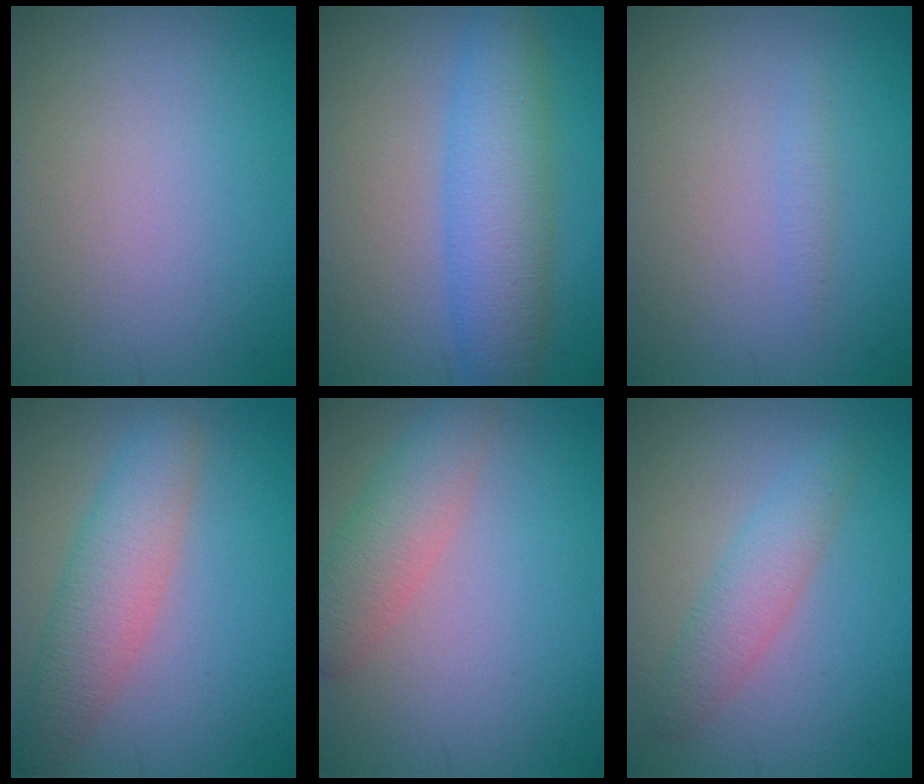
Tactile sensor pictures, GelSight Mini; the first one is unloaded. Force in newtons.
{"total": 4.5, "press": 4.5, "slide": 0.1}
{"total": 0.7, "press": 0.7, "slide": 0.1}
{"total": 4.7, "press": 4.6, "slide": 0.3}
{"total": 3.5, "press": 3.5, "slide": 0.3}
{"total": 2.8, "press": 2.8, "slide": 0.0}